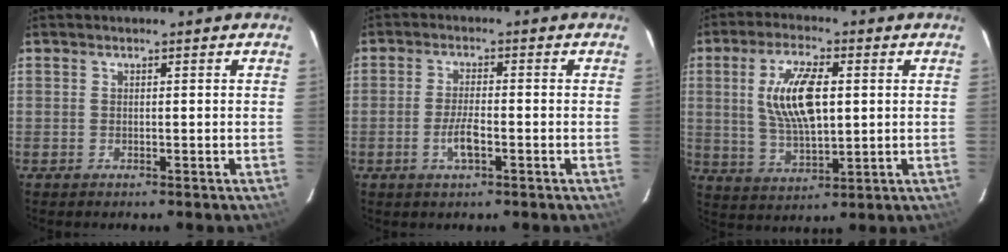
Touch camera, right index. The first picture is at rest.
{"total": 4.3, "force": [-1.8, 1.2, 3.8], "torque": [-0.078, -0.002, -0.033]}
{"total": 11.8, "force": [2.1, 4.8, 10.6], "torque": [-0.203, 0.004, 0.045]}